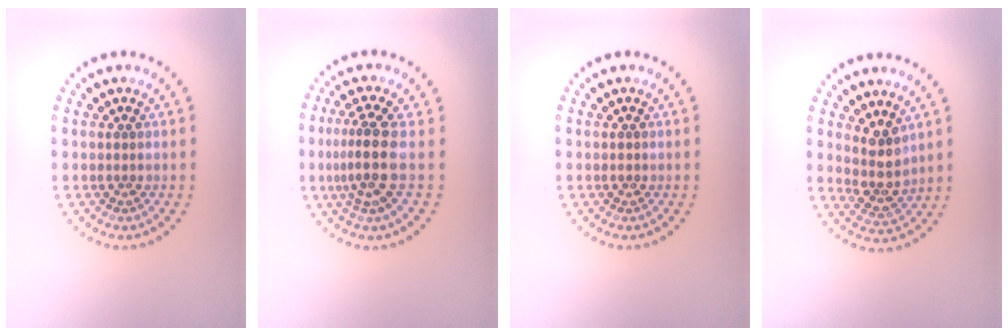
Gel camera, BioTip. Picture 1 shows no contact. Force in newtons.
{"total": 3.6, "press": 2.7, "slide": 2.4}
{"total": 0.5, "press": 0.5, "slide": 0.1}
{"total": 3.1, "press": 2.3, "slide": 2.0}